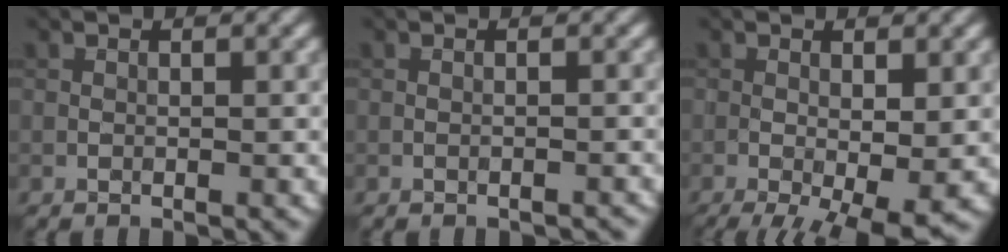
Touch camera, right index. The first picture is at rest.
{"total": 0.7, "force": [-0.6, 0.2, 0.1], "torque": [0.003, 0.004, -0.009]}
{"total": 6.5, "force": [-2.7, 2.0, 5.6], "torque": [-0.091, -0.014, -0.033]}